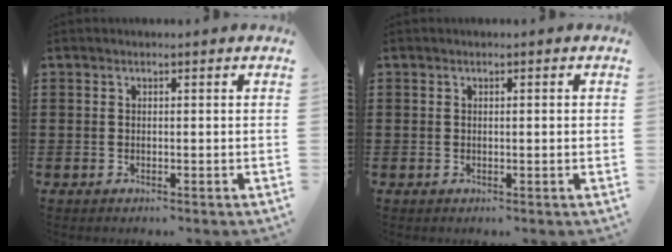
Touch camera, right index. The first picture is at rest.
{"total": 0.6, "force": [-0.1, 0.0, 0.6], "torque": [-0.011, -0.003, -0.001]}